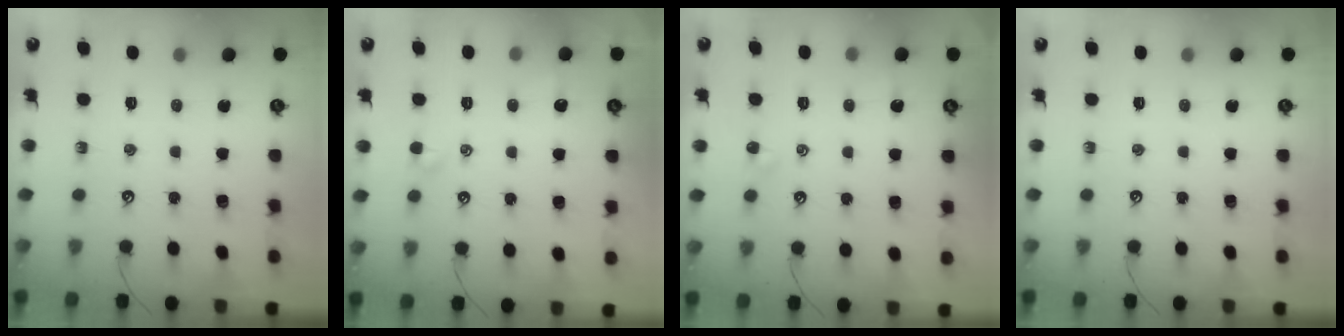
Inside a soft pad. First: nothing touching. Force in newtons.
{"total": 1.4, "press": 1.3, "slide": 0.5}
{"total": 0.0}
{"total": 0.0}